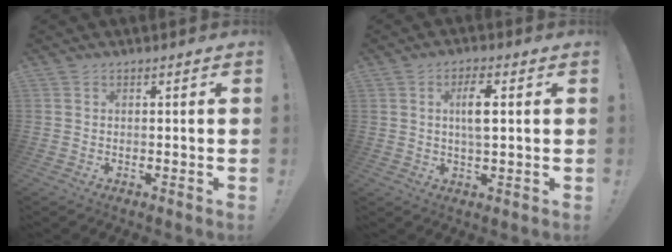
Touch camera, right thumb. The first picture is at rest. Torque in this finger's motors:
{"motor_torque": [1.31, 3.70, 1.35, -0.67, 0.88]}